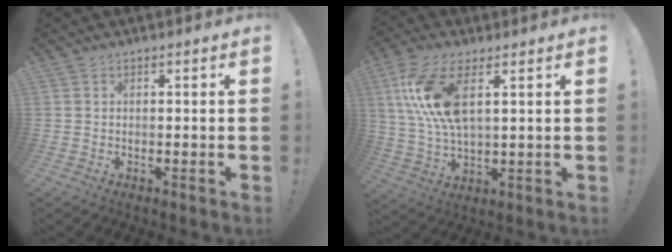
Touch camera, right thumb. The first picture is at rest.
{"total": 13.1, "force": [5.0, 5.4, 10.8], "torque": [-0.228, -0.021, 0.091]}